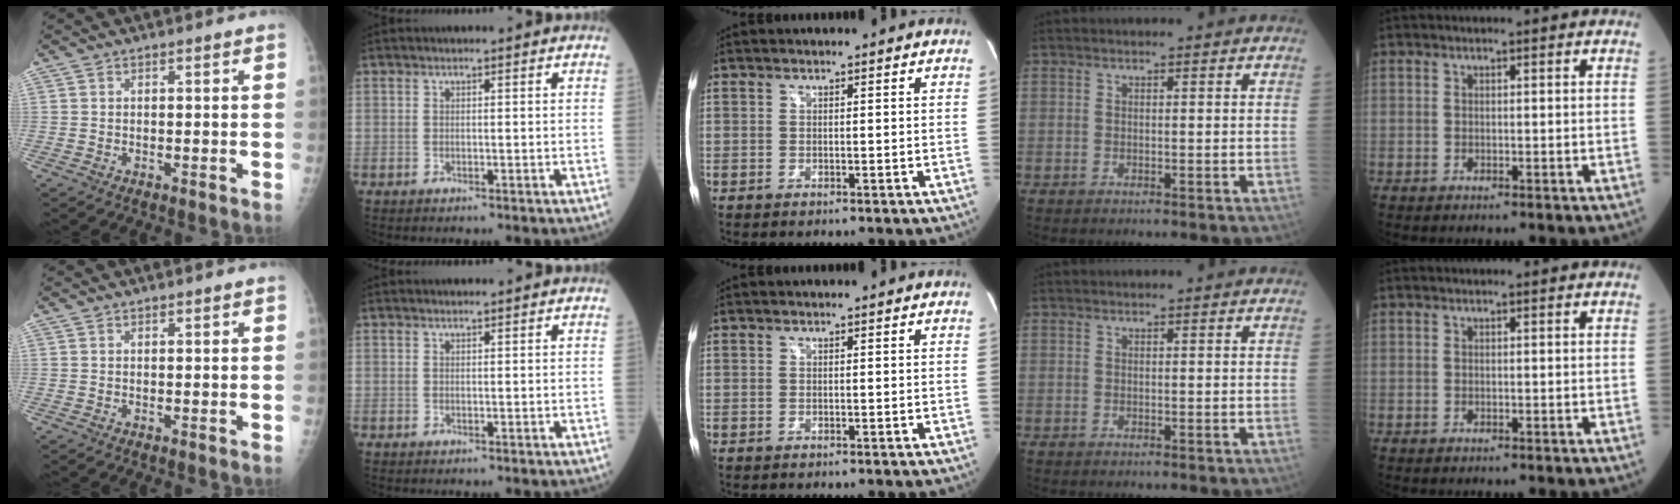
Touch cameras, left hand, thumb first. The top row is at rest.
{"thumb": {"total": 0.5, "force": [0.5, 0.0, 0.0], "torque": [-0.003, -0.003, 0.008]}, "index": {"total": 0.6, "force": [0.6, -0.1, 0.1], "torque": [-0.006, 0.000, 0.011]}}